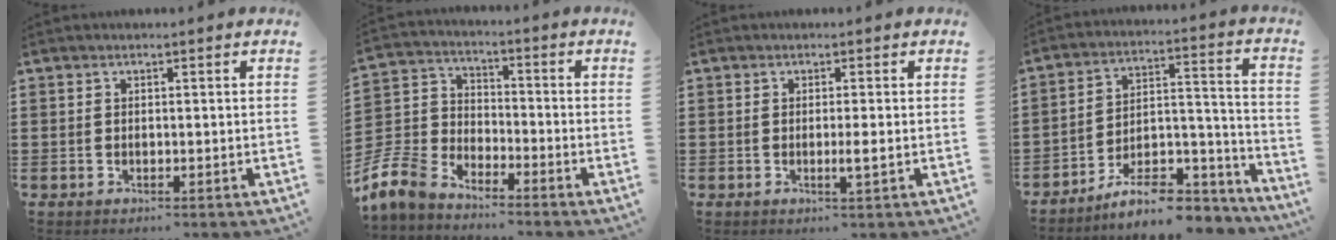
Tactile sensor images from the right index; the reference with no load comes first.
{"total": 7.1, "force": [-6.3, 2.9, 1.6], "torque": [-0.075, -0.002, -0.138]}
{"total": 2.0, "force": [-0.4, -0.2, 2.0], "torque": [-0.033, -0.007, -0.008]}
{"total": 9.5, "force": [-7.9, 2.7, 4.5], "torque": [-0.062, 0.027, -0.145]}